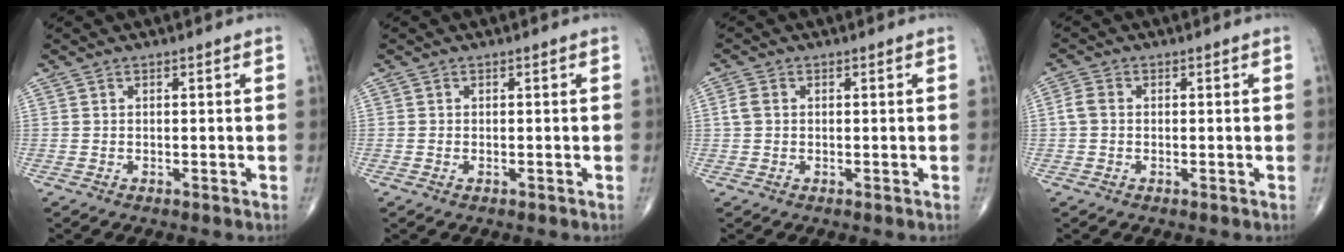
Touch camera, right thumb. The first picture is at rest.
{"total": 0.0}
{"total": 2.2, "force": [0.2, 1.6, 1.4], "torque": [-0.034, 0.006, 0.004]}
{"total": 2.5, "force": [-0.1, 1.9, 1.7], "torque": [-0.034, 0.005, -0.007]}